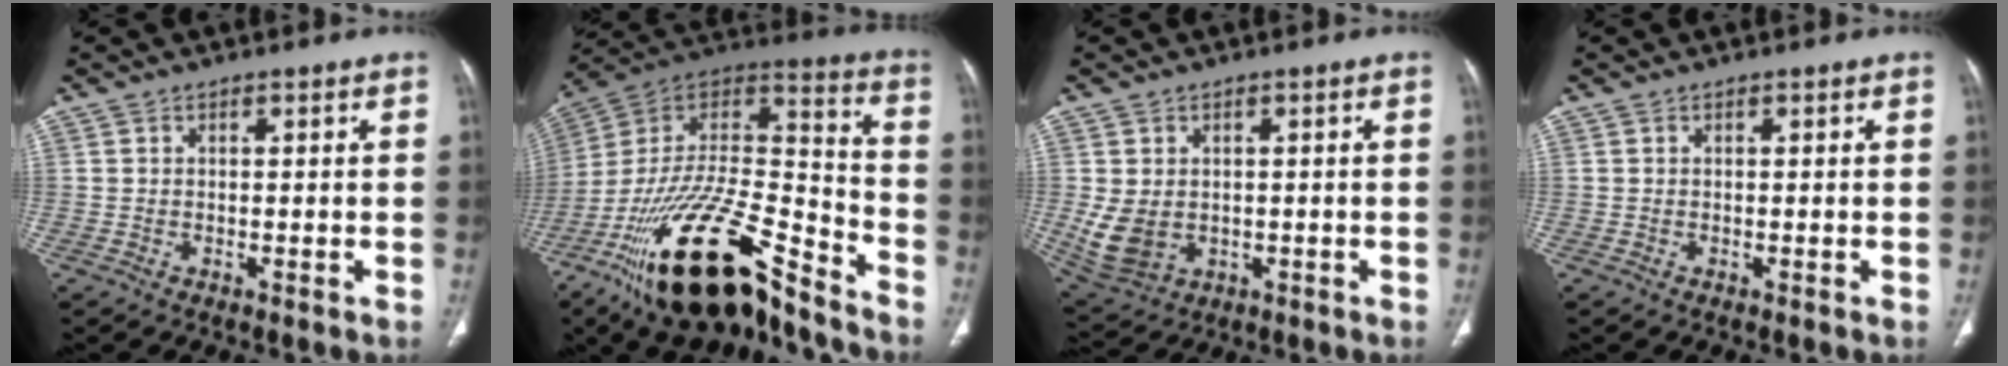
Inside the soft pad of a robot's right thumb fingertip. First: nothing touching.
{"total": 28.8, "force": [-19.6, 9.7, 18.8], "torque": [-0.336, 0.066, -0.340]}
{"total": 7.3, "force": [-0.3, 5.7, 4.5], "torque": [-0.087, -0.006, 0.017]}
{"total": 0.0}